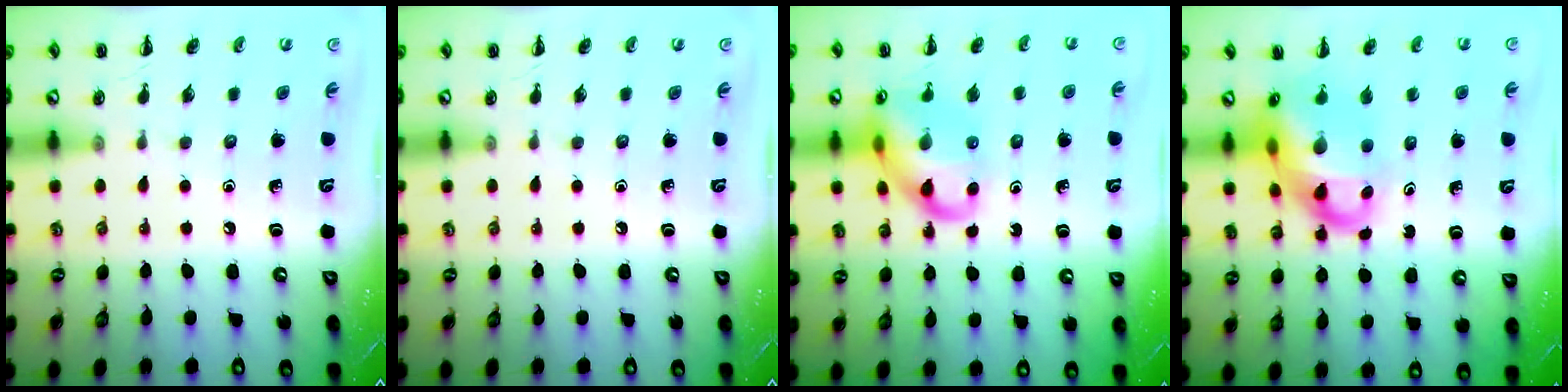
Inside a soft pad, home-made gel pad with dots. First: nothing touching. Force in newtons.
{"total": 0.0}
{"total": 14.7, "press": 14.5, "slide": 2.3}
{"total": 14.5, "press": 14.0, "slide": 3.5}